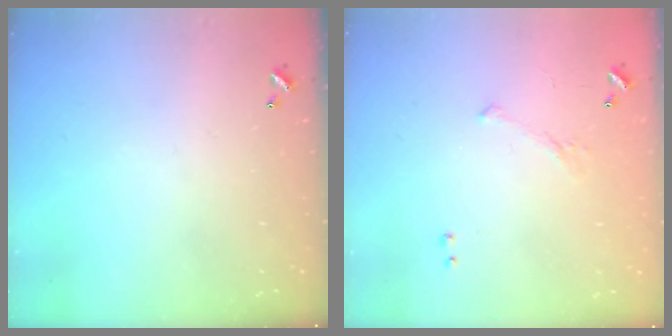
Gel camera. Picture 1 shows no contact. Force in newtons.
{"total": 5.8, "press": 5.8, "slide": 0.8}